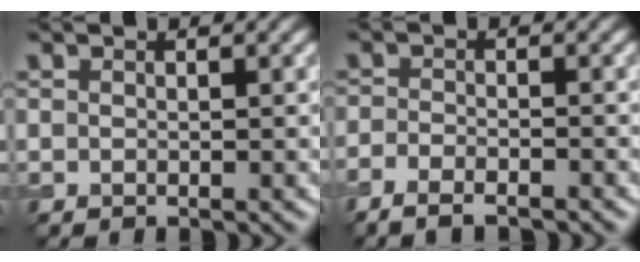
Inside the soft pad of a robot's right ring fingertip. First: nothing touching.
{"total": 3.7, "force": [-2.9, 1.0, 2.0], "torque": [-0.034, -0.005, -0.053]}